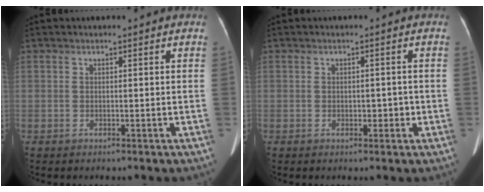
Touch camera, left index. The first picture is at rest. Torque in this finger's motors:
{"motor_torque": [-0.15, -0.26, -0.01, 0.00]}